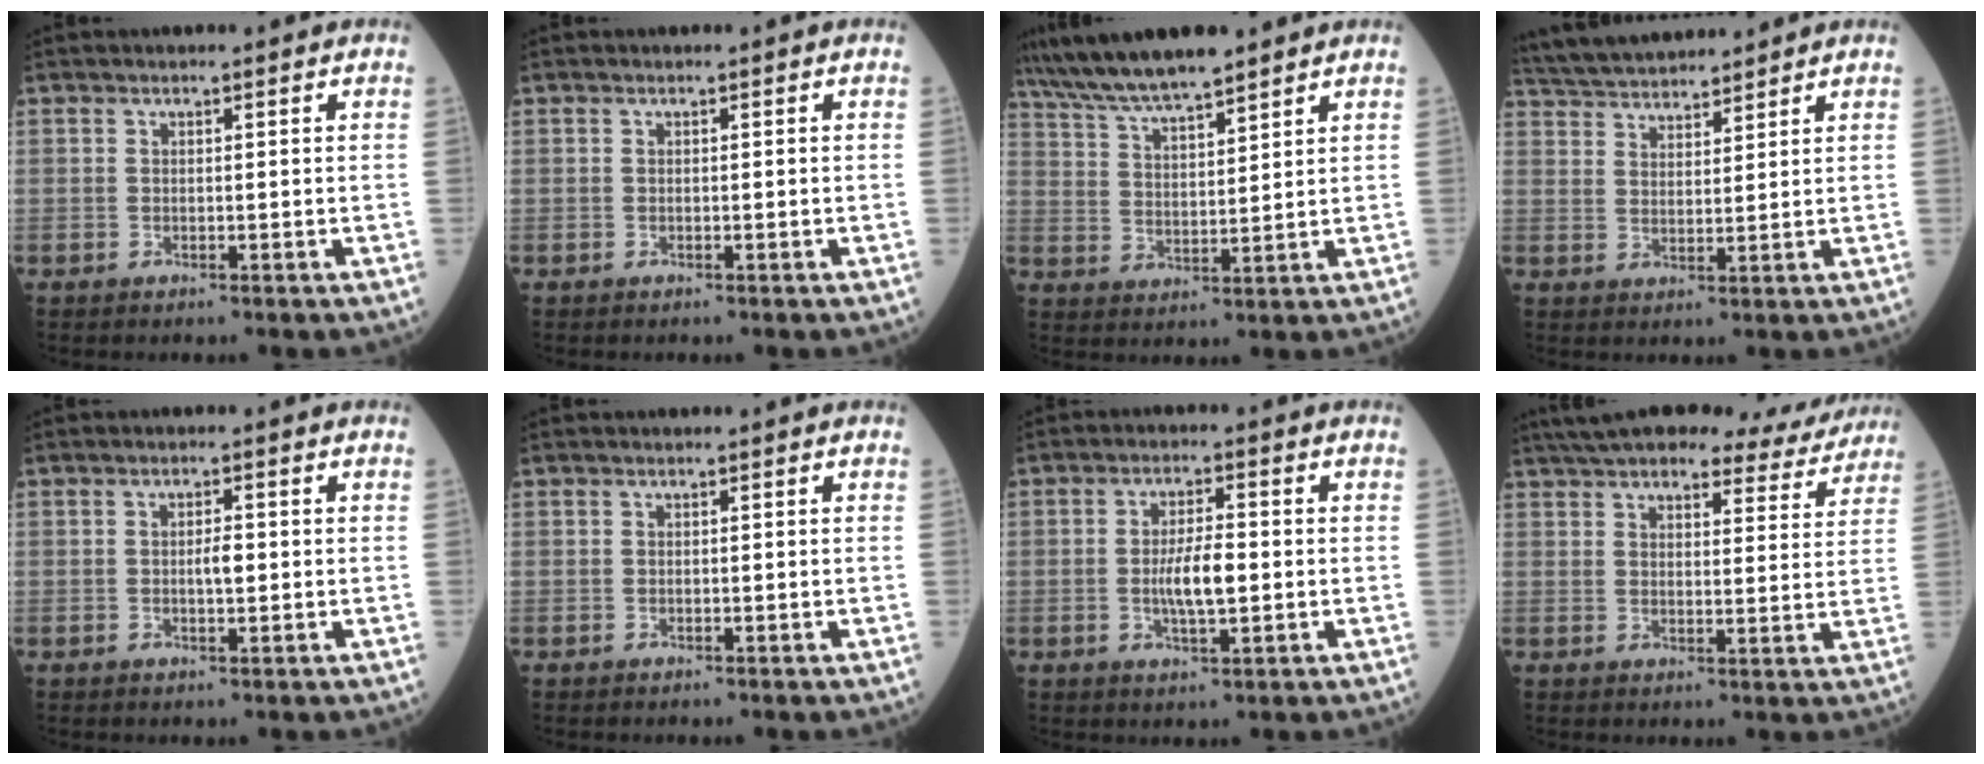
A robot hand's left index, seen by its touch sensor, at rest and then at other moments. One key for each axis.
{"total": 0.0}
{"total": 10.3, "fx": 8.9, "fy": 1.2, "fz": 5.0, "tx": -0.097, "ty": 0.021, "tz": 0.167}
{"total": 11.8, "fx": 11.0, "fy": 2.3, "fz": 3.5, "tx": -0.068, "ty": 0.035, "tz": 0.191}
{"total": 2.2, "fx": -0.3, "fy": 0.6, "fz": 2.1, "tx": -0.035, "ty": -0.001, "tz": -0.006}
{"total": 0.0}
{"total": 5.8, "fx": -0.8, "fy": 1.4, "fz": 5.6, "tx": -0.109, "ty": -0.003, "tz": -0.016}
{"total": 19.2, "fx": 17.1, "fy": 4.5, "fz": 7.4, "tx": -0.108, "ty": 0.008, "tz": 0.213}